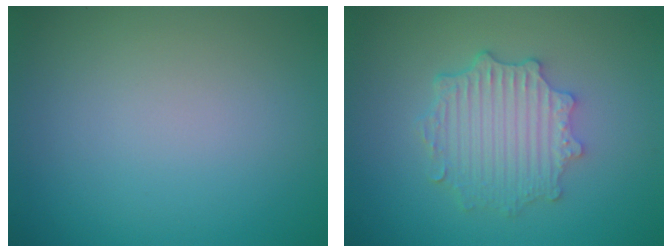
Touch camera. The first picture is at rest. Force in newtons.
{"total": 4.6, "press": 3.7, "slide": 2.7}